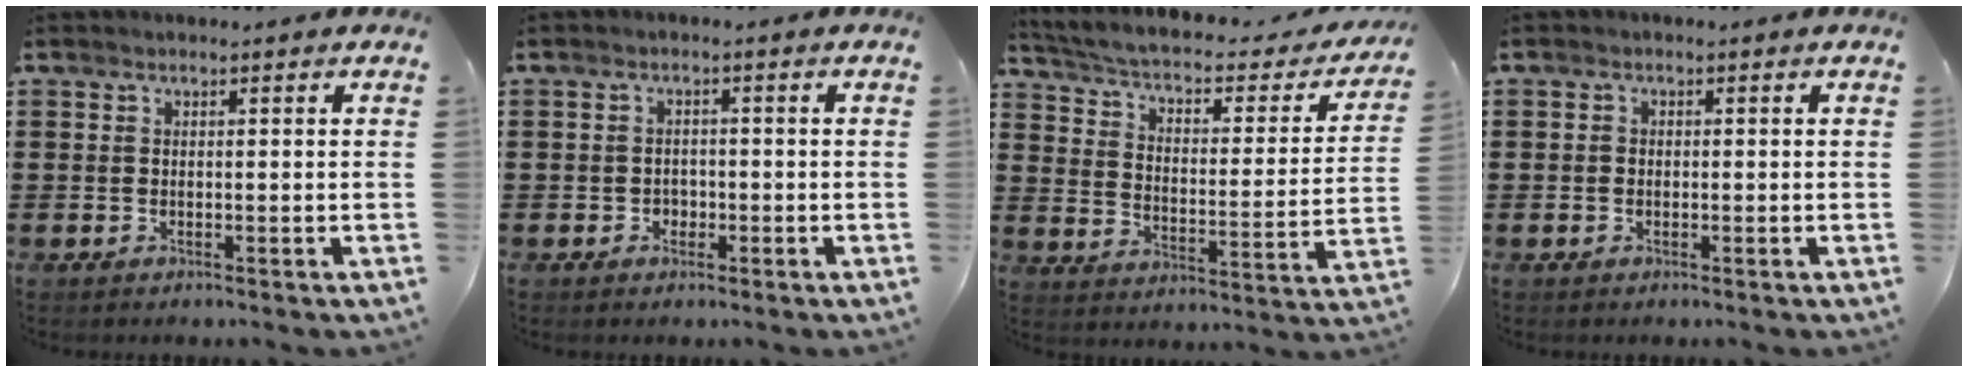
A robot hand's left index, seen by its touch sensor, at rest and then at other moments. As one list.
[{"total": 1.5, "force": [-0.7, 1.3, 0.3], "torque": [-0.011, 0.001, -0.019]}, {"total": 3.2, "force": [2.2, 0.8, 2.1], "torque": [-0.056, -0.026, 0.027]}, {"total": 0.8, "force": [-0.3, 0.7, 0.4], "torque": [-0.010, 0.001, -0.007]}]